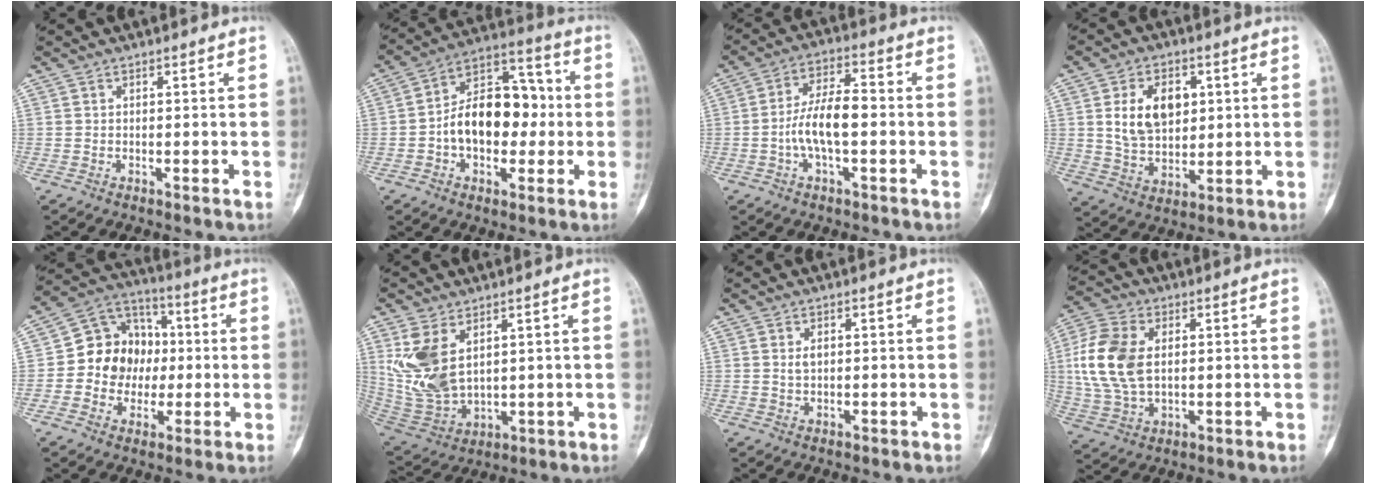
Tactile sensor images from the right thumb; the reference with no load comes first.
{"total": 16.6, "force": [-1.4, 10.8, 12.5], "torque": [-0.157, 0.048, -0.028]}
{"total": 9.6, "force": [-1.7, 4.0, 8.6], "torque": [-0.161, 0.029, -0.037]}
{"total": 12.1, "force": [2.7, 8.3, 8.4], "torque": [-0.106, -0.010, 0.056]}
{"total": 13.7, "force": [-0.3, 11.7, 7.0], "torque": [-0.058, 0.032, -0.010]}
{"total": 12.2, "force": [4.0, 7.4, 8.8], "torque": [-0.169, -0.018, 0.102]}
{"total": 1.9, "force": [0.4, 1.4, 1.3], "torque": [-0.011, -0.002, 0.008]}
{"total": 14.2, "force": [1.6, 9.2, 10.6], "torque": [-0.218, 0.004, 0.032]}